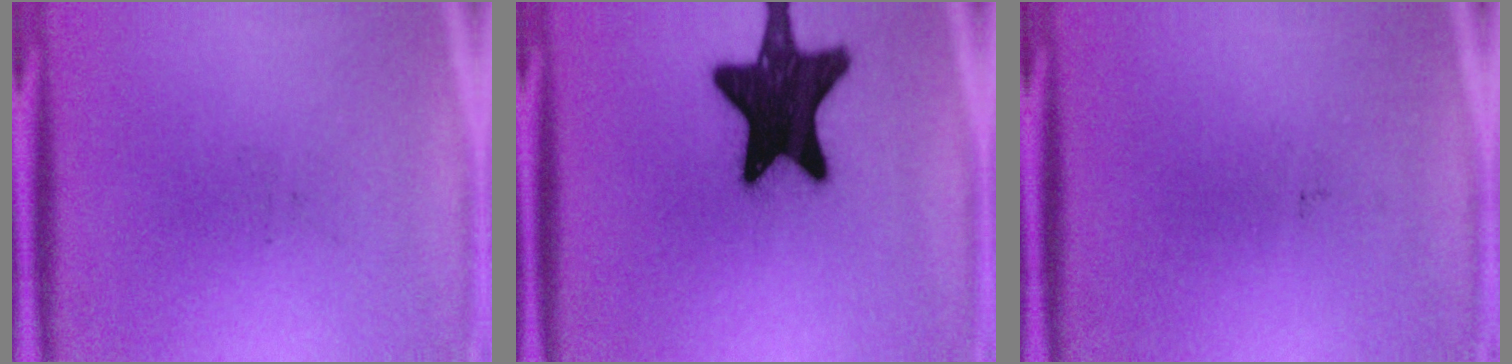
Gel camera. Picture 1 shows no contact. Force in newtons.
{"total": 18.9}
{"total": 0.0}